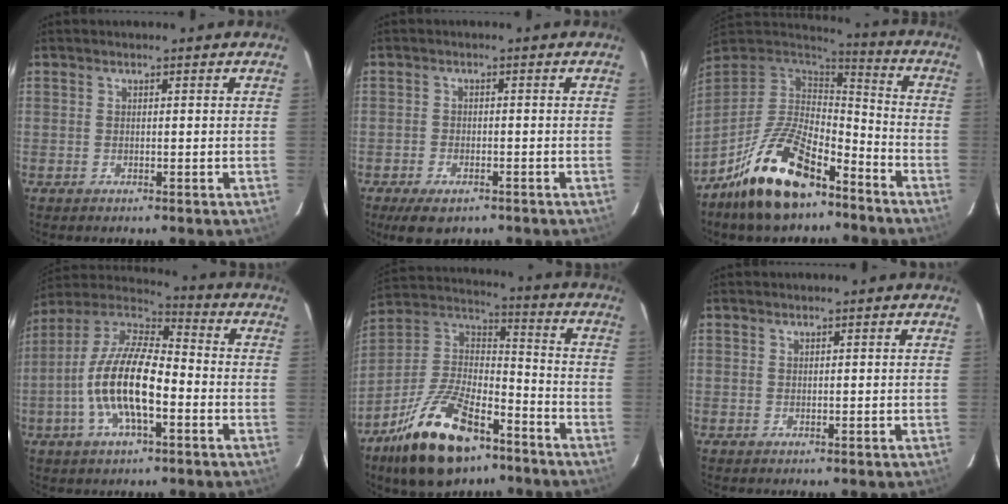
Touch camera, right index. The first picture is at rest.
{"total": 5.6, "force": [-3.9, 2.6, 3.2], "torque": [-0.075, -0.016, -0.062]}
{"total": 19.5, "force": [-12.8, 8.0, 12.3], "torque": [-0.240, -0.003, -0.225]}
{"total": 16.4, "force": [-4.3, 5.9, 14.7], "torque": [-0.292, -0.002, -0.088]}
{"total": 21.4, "force": [-13.1, 9.7, 13.9], "torque": [-0.277, 0.003, -0.225]}
{"total": 0.0}